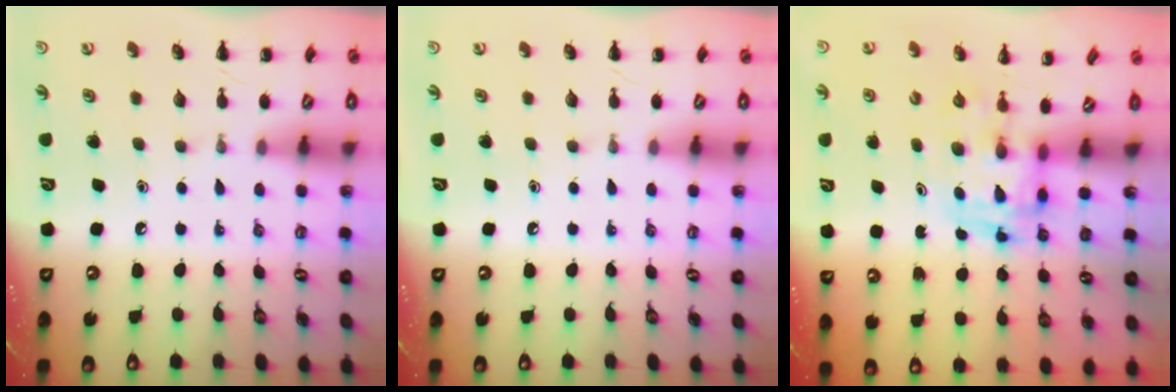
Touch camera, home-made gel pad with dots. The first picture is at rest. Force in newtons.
{"total": 0.0}
{"total": 3.4, "press": 3.4, "slide": 0.6}